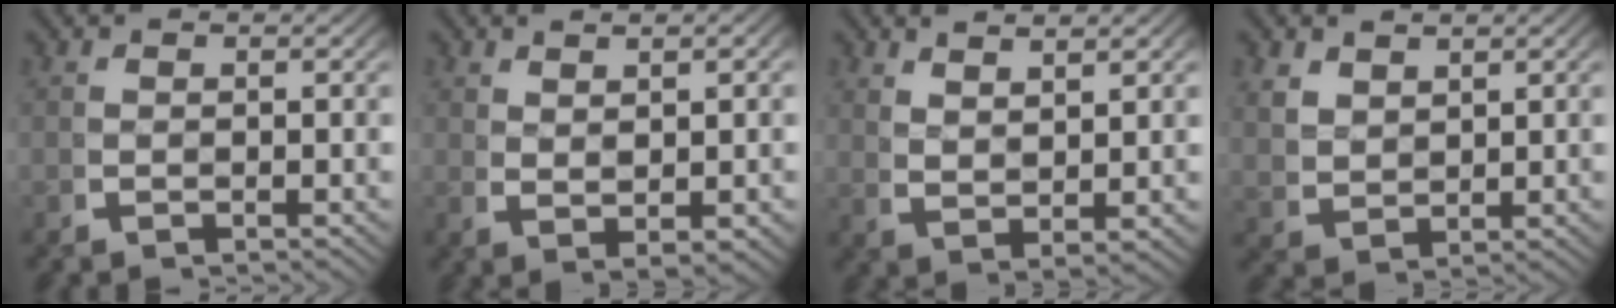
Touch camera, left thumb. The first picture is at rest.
{"total": 2.7, "force": [1.2, 1.0, 2.2], "torque": [-0.028, 0.001, 0.025]}
{"total": 3.2, "force": [2.2, 1.1, 2.0], "torque": [-0.033, -0.002, 0.047]}
{"total": 2.7, "force": [1.4, 2.0, 1.3], "torque": [-0.027, -0.008, 0.038]}